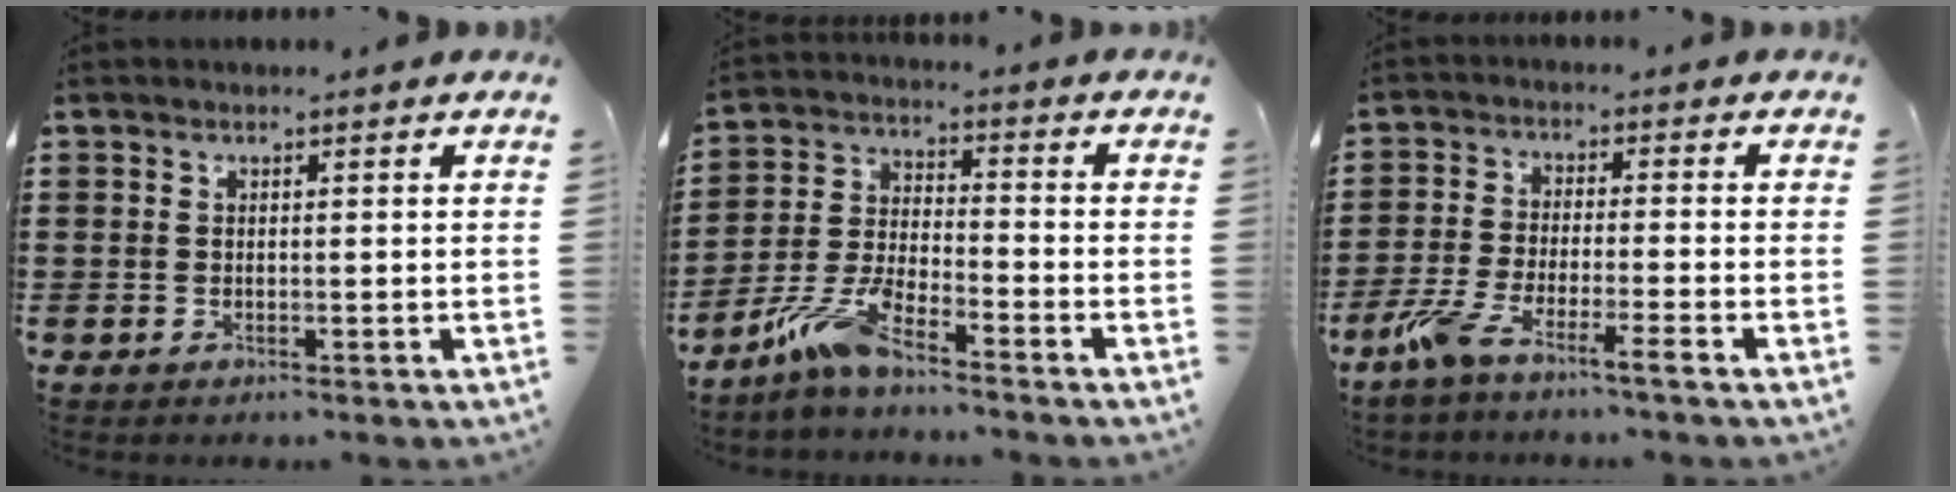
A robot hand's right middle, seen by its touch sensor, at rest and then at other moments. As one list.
[{"total": 7.6, "force": [-5.9, 1.0, 4.6], "torque": [-0.122, -0.014, -0.122]}, {"total": 5.7, "force": [-4.4, 0.0, 3.6], "torque": [-0.094, -0.020, -0.090]}]